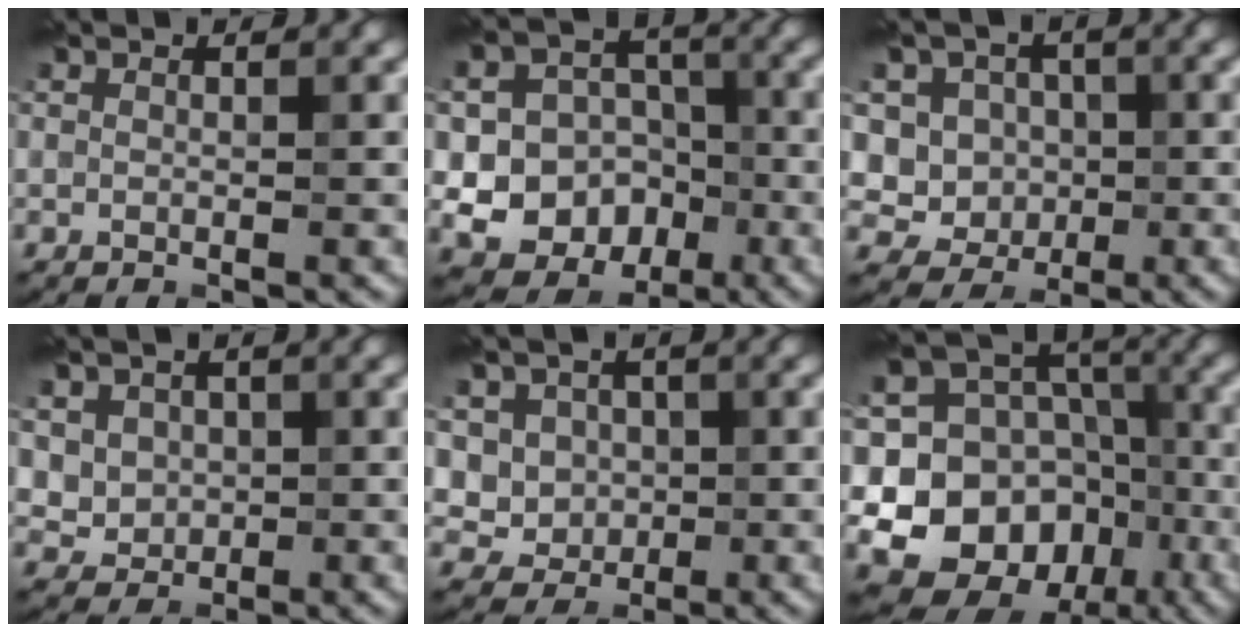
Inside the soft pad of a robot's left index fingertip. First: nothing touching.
{"total": 11.4, "force": [-3.3, 10.2, 4.0], "torque": [-0.058, -0.004, -0.066]}
{"total": 7.1, "force": [0.6, 6.6, 2.7], "torque": [-0.042, 0.028, -0.024]}
{"total": 3.6, "force": [0.9, 3.2, 1.5], "torque": [-0.035, -0.006, 0.023]}
{"total": 4.7, "force": [0.8, 4.3, 1.8], "torque": [-0.025, 0.007, 0.006]}
{"total": 14.9, "force": [-4.5, 12.9, 5.8], "torque": [-0.100, -0.009, -0.080]}